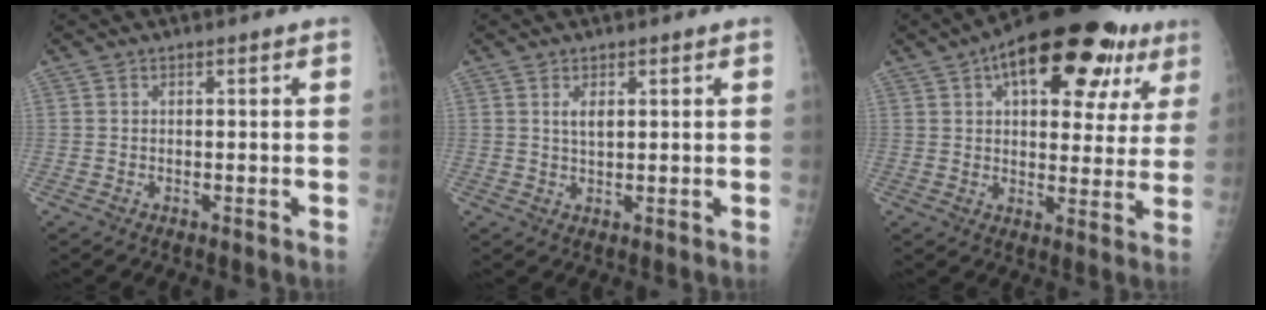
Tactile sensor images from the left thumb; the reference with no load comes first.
{"total": 1.9, "force": [0.8, 0.9, 1.5], "torque": [-0.024, -0.007, 0.019]}
{"total": 23.7, "force": [11.8, 11.0, 17.4], "torque": [-0.215, 0.008, 0.164]}